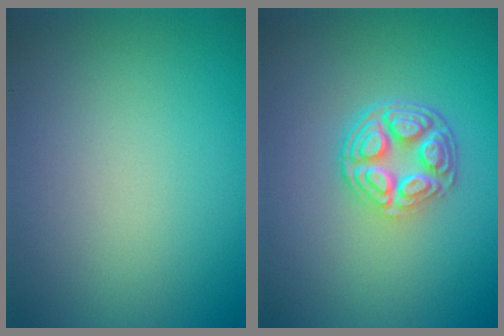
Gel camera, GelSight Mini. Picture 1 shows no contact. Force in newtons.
{"total": 5.0, "press": 3.7, "slide": 3.3}